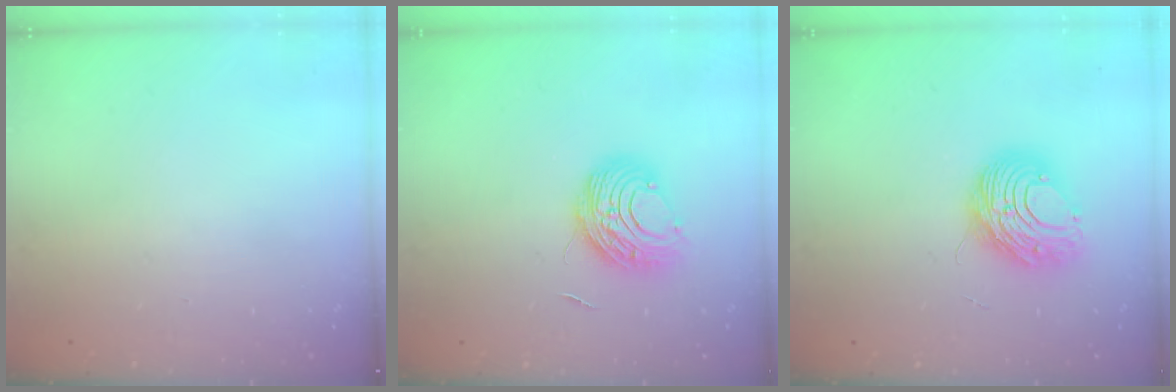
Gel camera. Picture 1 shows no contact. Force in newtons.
{"total": 9.1, "press": 9.1, "slide": 0.5}
{"total": 9.7, "press": 9.7, "slide": 1.2}